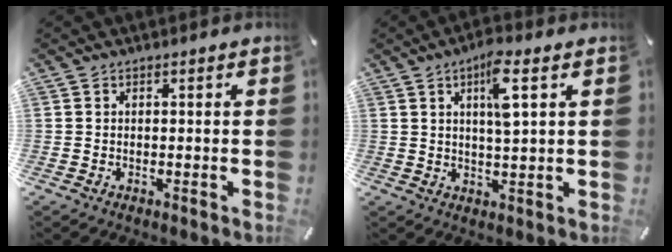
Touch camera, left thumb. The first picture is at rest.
{"total": 7.3, "force": [2.9, 1.6, 6.5], "torque": [-0.111, -0.006, 0.043]}